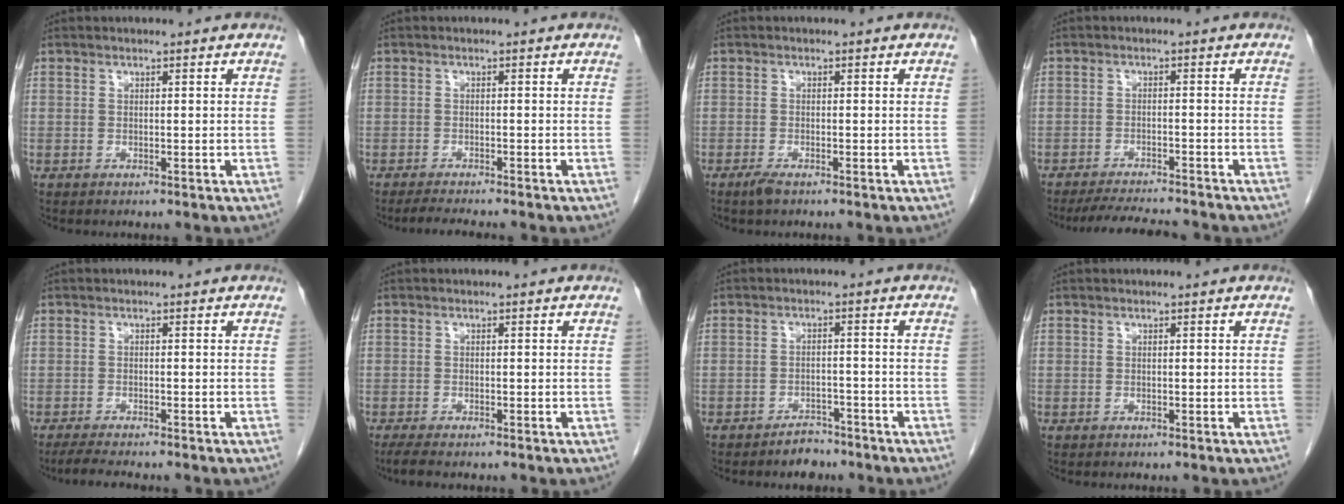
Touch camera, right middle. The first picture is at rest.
{"total": 3.8, "force": [-3.3, -0.1, 1.7], "torque": [-0.028, -0.011, -0.051]}
{"total": 1.6, "force": [-1.2, 0.3, 1.0], "torque": [-0.027, -0.004, -0.022]}
{"total": 8.2, "force": [-7.7, 0.7, 2.8], "torque": [-0.045, -0.010, -0.116]}
{"total": 4.0, "force": [-3.4, 0.2, 2.0], "torque": [-0.037, -0.011, -0.053]}
{"total": 2.6, "force": [-2.0, 0.4, 1.5], "torque": [-0.032, -0.009, -0.031]}
{"total": 3.3, "force": [-2.8, 1.5, 0.8], "torque": [-0.016, 0.005, -0.039]}
{"total": 0.0}